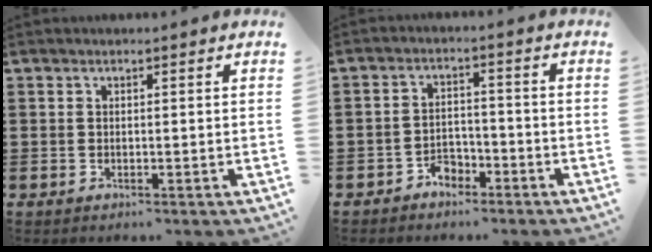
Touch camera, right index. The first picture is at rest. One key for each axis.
{"total": 3.1, "fx": -2.5, "fy": 1.6, "fz": 0.6, "tx": -0.017, "ty": 0.007, "tz": -0.052}